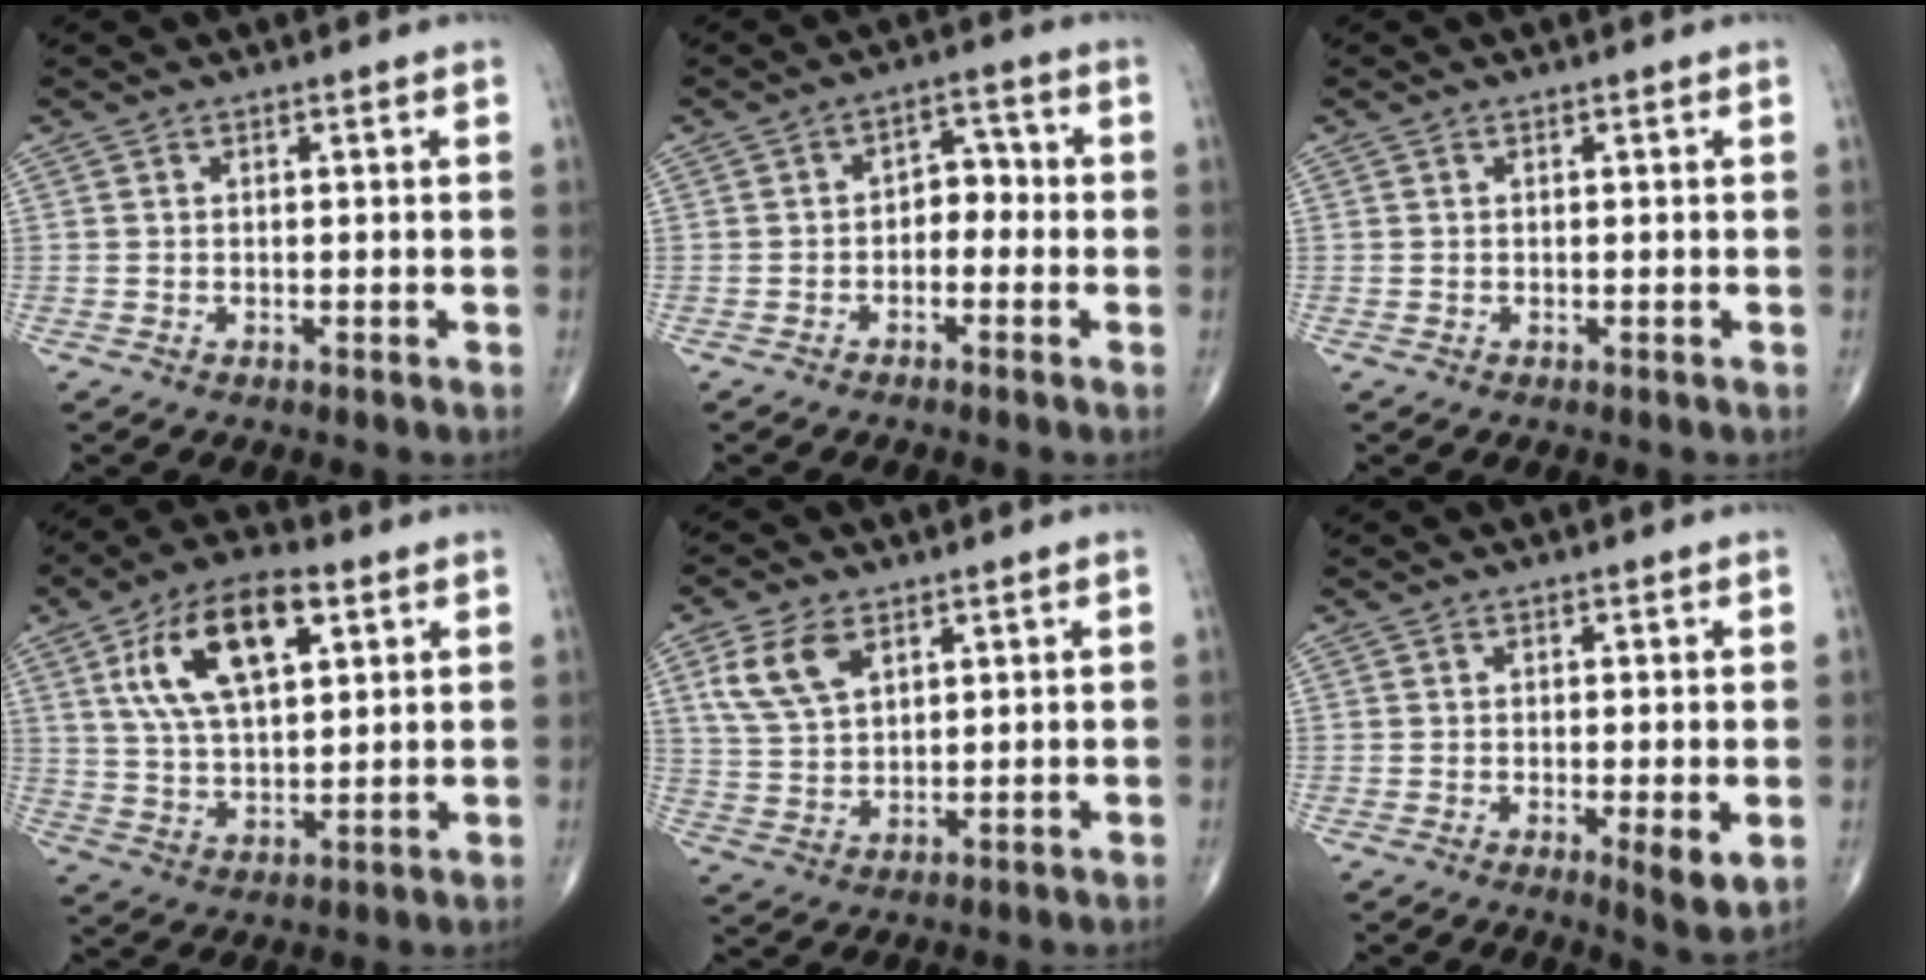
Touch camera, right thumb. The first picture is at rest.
{"total": 4.7, "force": [-1.0, 3.2, 3.2], "torque": [-0.023, 0.027, -0.026]}
{"total": 0.0}
{"total": 15.9, "force": [6.0, 7.5, 12.6], "torque": [-0.216, -0.004, 0.107]}
{"total": 8.6, "force": [4.0, 5.0, 5.8], "torque": [-0.110, -0.009, 0.084]}
{"total": 4.5, "force": [-0.8, 1.0, 4.4], "torque": [-0.073, -0.016, -0.015]}